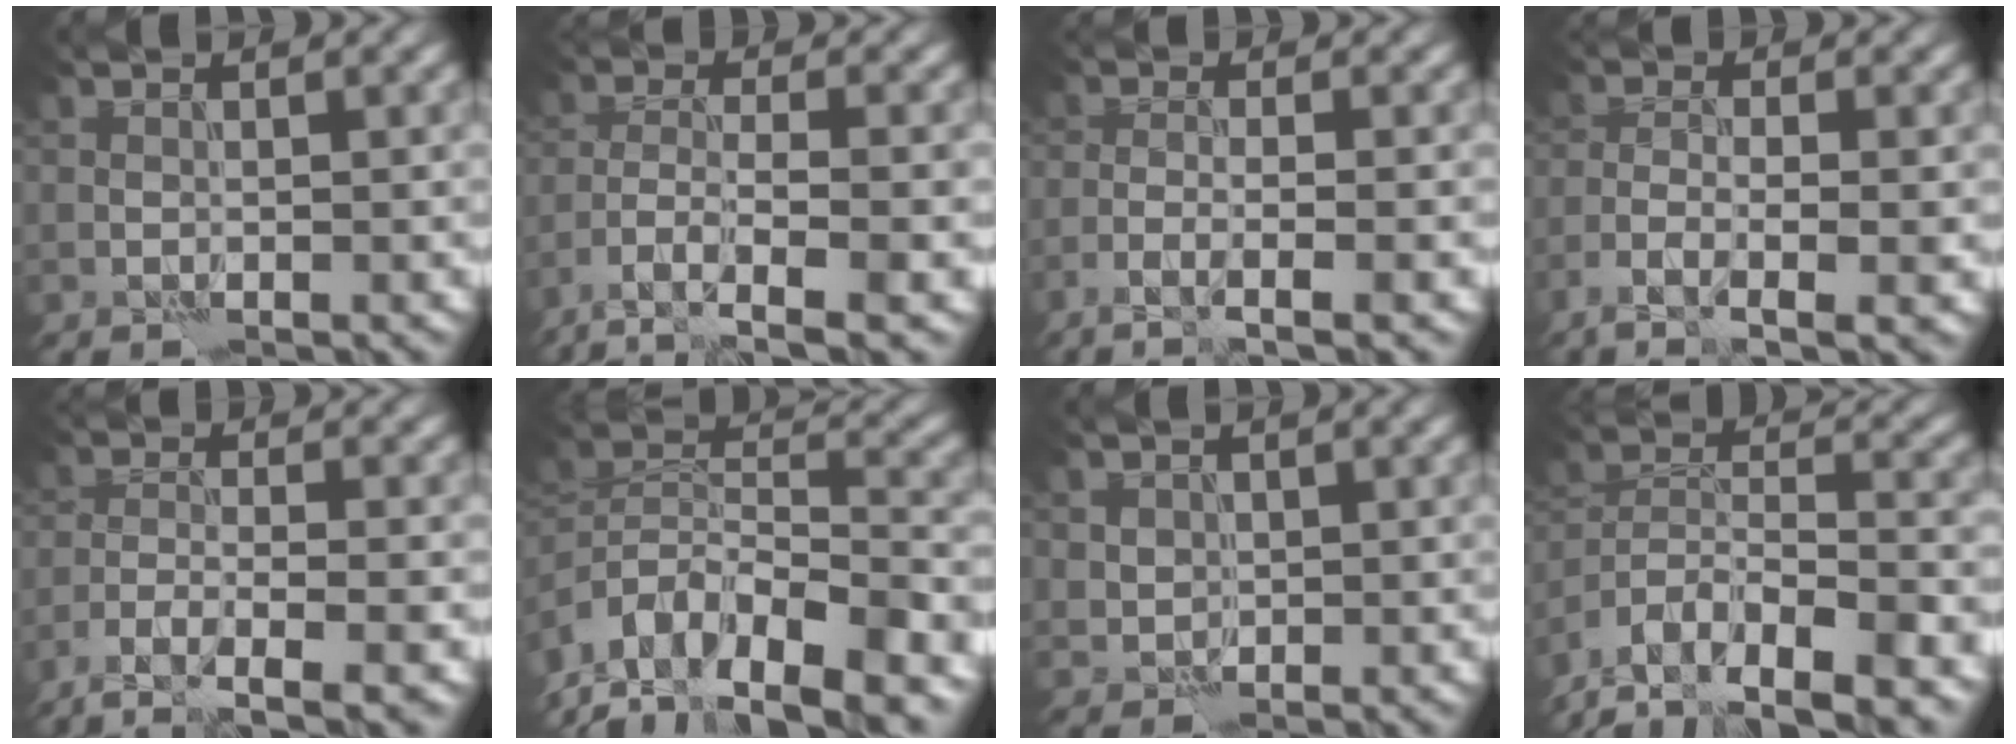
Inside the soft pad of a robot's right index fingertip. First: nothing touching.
{"total": 6.1, "force": [-4.2, 1.5, 4.2], "torque": [-0.073, -0.004, -0.080]}
{"total": 2.7, "force": [-1.7, 0.2, 2.1], "torque": [-0.033, 0.002, -0.042]}
{"total": 3.8, "force": [-2.0, 0.7, 3.2], "torque": [-0.061, -0.003, -0.042]}
{"total": 5.4, "force": [-3.9, 0.9, 3.6], "torque": [-0.056, -0.002, -0.072]}
{"total": 12.2, "force": [-9.1, 4.6, 6.8], "torque": [-0.115, 0.026, -0.142]}
{"total": 1.6, "force": [0.4, 1.5, 0.3], "torque": [-0.006, -0.002, 0.018]}
{"total": 12.7, "force": [-10.8, 4.0, 5.3], "torque": [-0.078, 0.010, -0.162]}